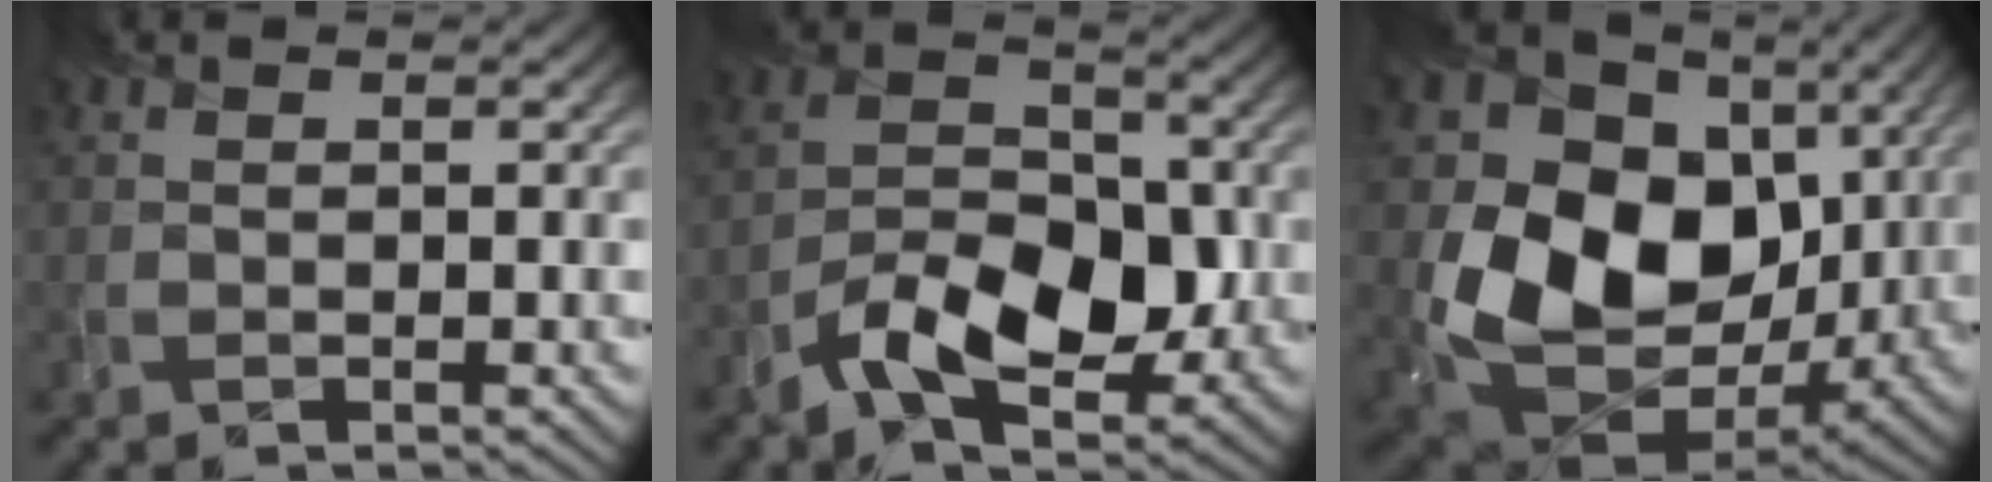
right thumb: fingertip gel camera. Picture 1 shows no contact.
{"total": 9.2, "force": [-3.8, 4.9, 6.7], "torque": [-0.120, 0.004, -0.073]}
{"total": 17.1, "force": [2.7, 13.4, 10.3], "torque": [-0.212, -0.018, 0.062]}